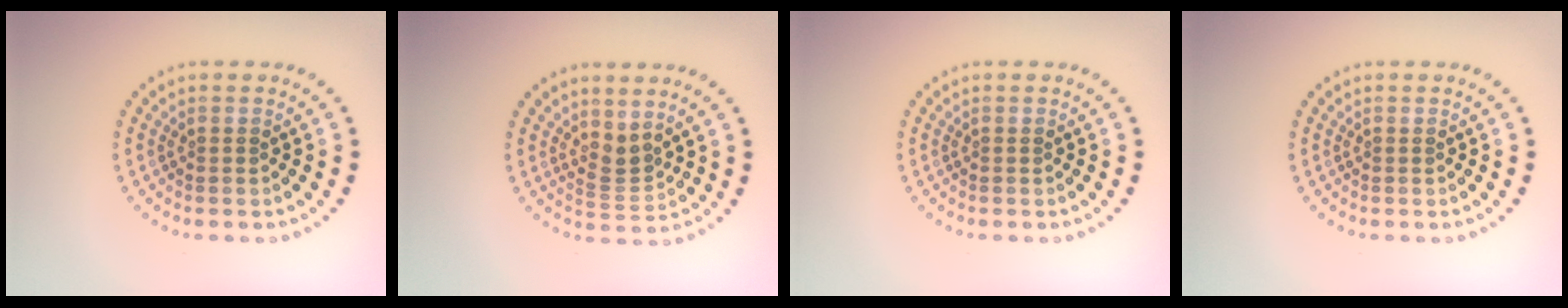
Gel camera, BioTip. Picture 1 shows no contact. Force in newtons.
{"total": 2.0, "press": 1.4, "slide": 1.5}
{"total": 0.0}
{"total": 0.0}